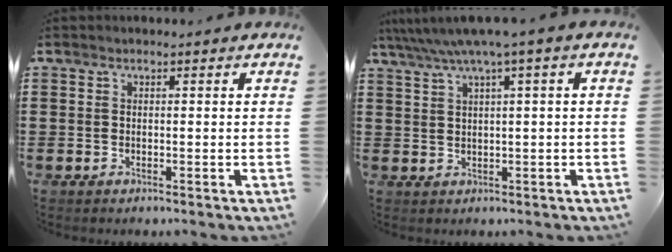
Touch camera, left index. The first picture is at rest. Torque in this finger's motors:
{"motor_torque": [2.14, 0.00, 0.87, 0.21]}